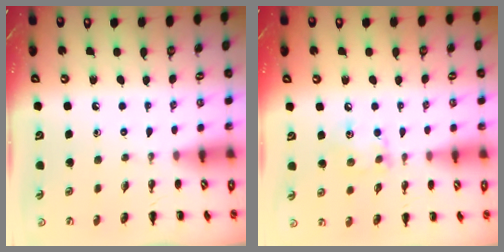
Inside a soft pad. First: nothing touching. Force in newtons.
{"total": 7.0, "press": 7.0, "slide": 0.7}